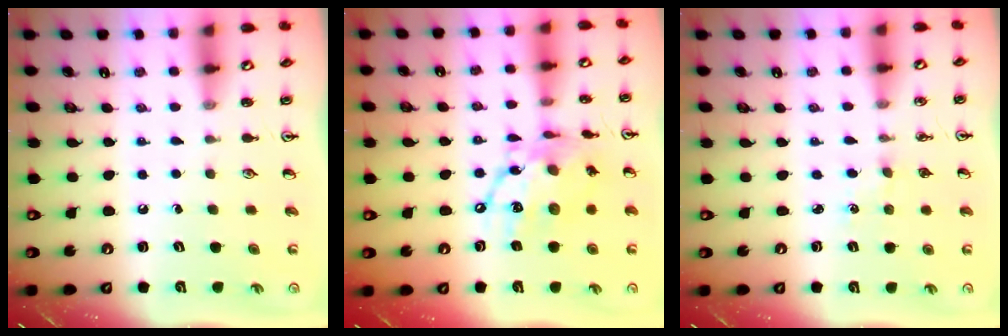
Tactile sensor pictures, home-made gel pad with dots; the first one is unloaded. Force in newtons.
{"total": 14.6, "press": 14.5, "slide": 1.5}
{"total": 1.4, "press": 1.4, "slide": 0.3}